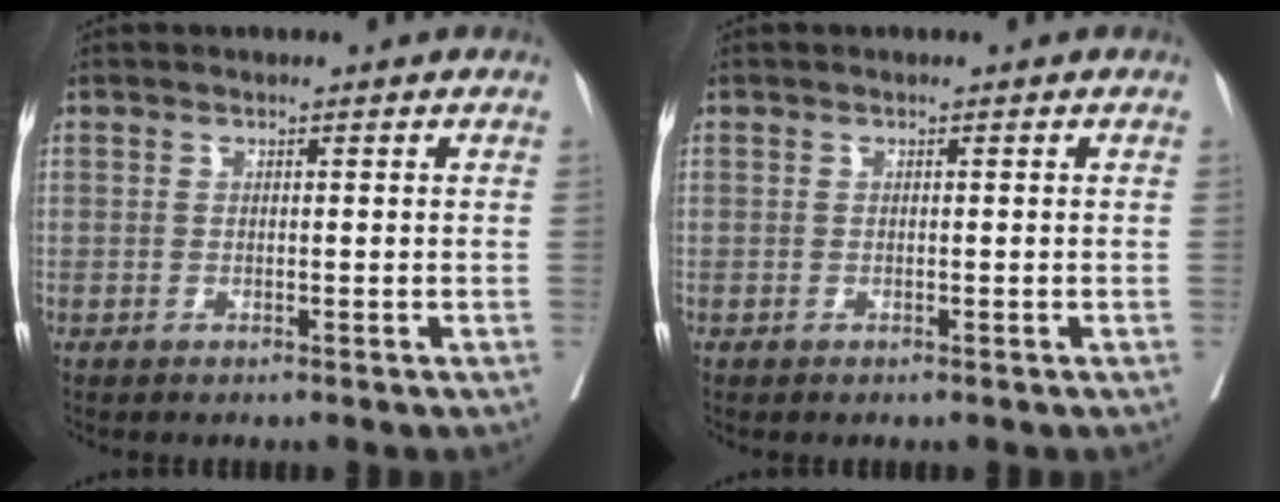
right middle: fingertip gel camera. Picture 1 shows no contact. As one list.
[{"total": 0.6, "force": [0.6, -0.1, -0.1], "torque": [0.000, 0.002, 0.010]}]